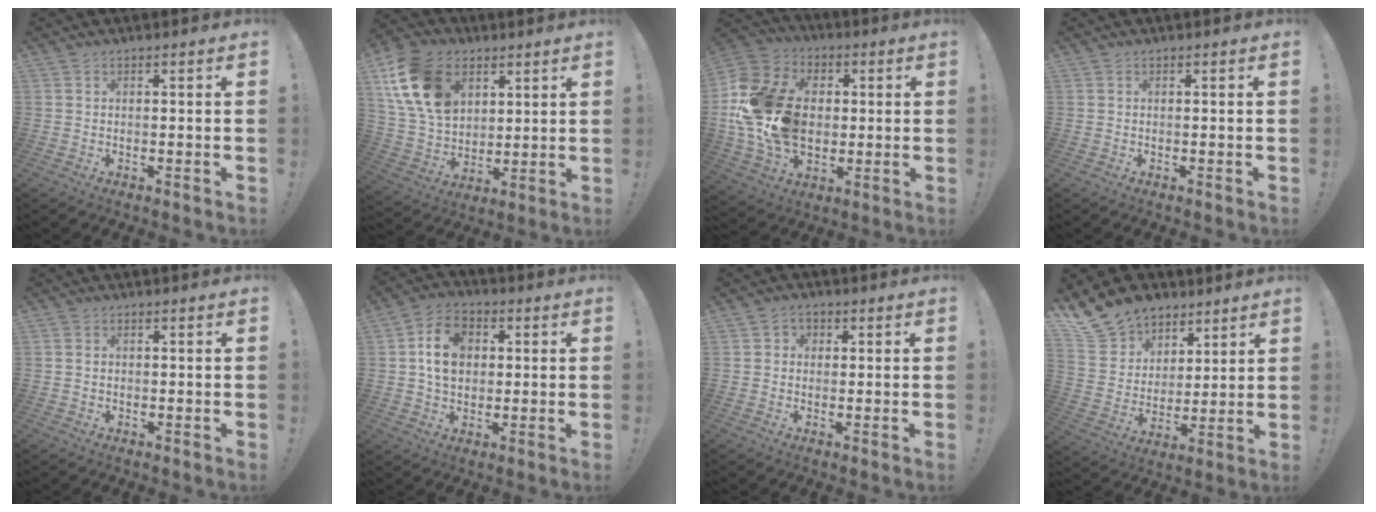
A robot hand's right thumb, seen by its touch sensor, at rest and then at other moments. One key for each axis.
{"total": 19.0, "fx": 7.8, "fy": 13.4, "fz": 10.9, "tx": -0.191, "ty": -0.031, "tz": 0.152}
{"total": 23.8, "fx": 1.0, "fy": 17.6, "fz": 16.0, "tx": -0.290, "ty": 0.016, "tz": 0.032}
{"total": 0.0}
{"total": 1.1, "fx": 0.0, "fy": 1.1, "fz": 0.4, "tx": -0.013, "ty": 0.006, "tz": 0.001}
{"total": 10.7, "fx": 1.8, "fy": 8.5, "fz": 6.3, "tx": -0.089, "ty": 0.007, "tz": 0.034}
{"total": 3.0, "fx": 0.1, "fy": 2.8, "fz": 1.0, "tx": -0.015, "ty": 0.006, "tz": 0.003}
{"total": 13.7, "fx": 9.5, "fy": 9.3, "fz": 3.1, "tx": -0.058, "ty": -0.070, "tz": 0.193}